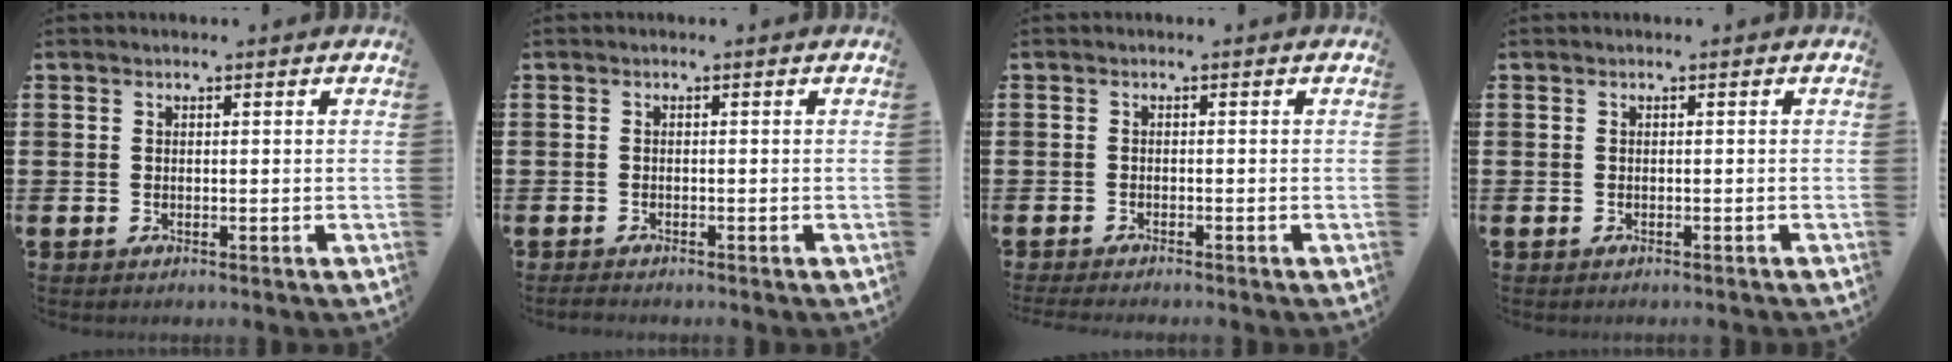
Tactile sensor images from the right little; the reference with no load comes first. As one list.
[{"total": 0.6, "force": [-0.5, 0.1, 0.3], "torque": [-0.007, 0.000, -0.012]}, {"total": 0.8, "force": [-0.8, 0.0, 0.3], "torque": [-0.005, -0.002, -0.016]}, {"total": 0.0}]